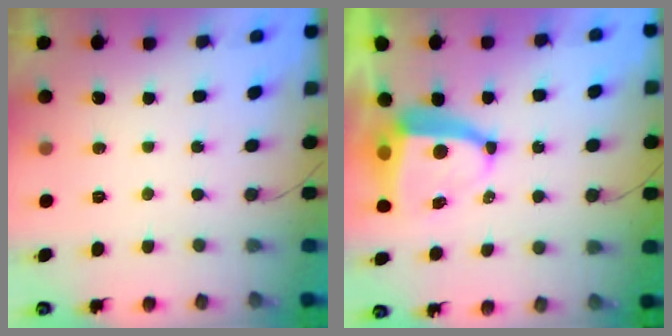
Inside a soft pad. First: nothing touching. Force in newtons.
{"total": 9.0, "press": 8.9, "slide": 1.1}